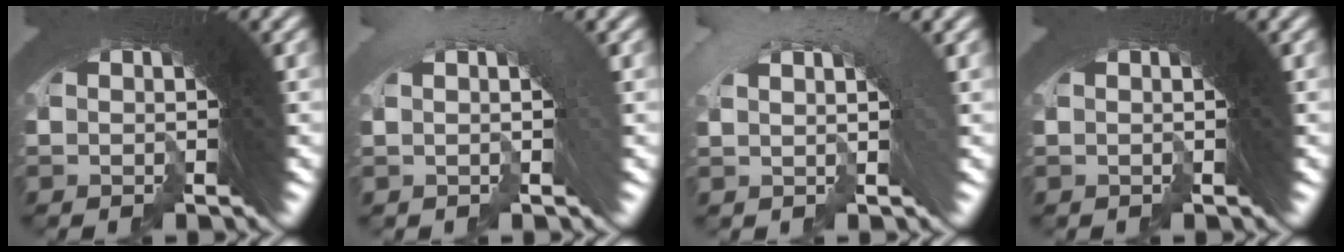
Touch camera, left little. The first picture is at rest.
{"total": 2.6, "force": [-2.3, 0.5, -1.2], "torque": [0.020, 0.006, -0.038]}
{"total": 2.4, "force": [-2.0, 1.2, -0.6], "torque": [0.007, 0.002, -0.032]}
{"total": 0.0}